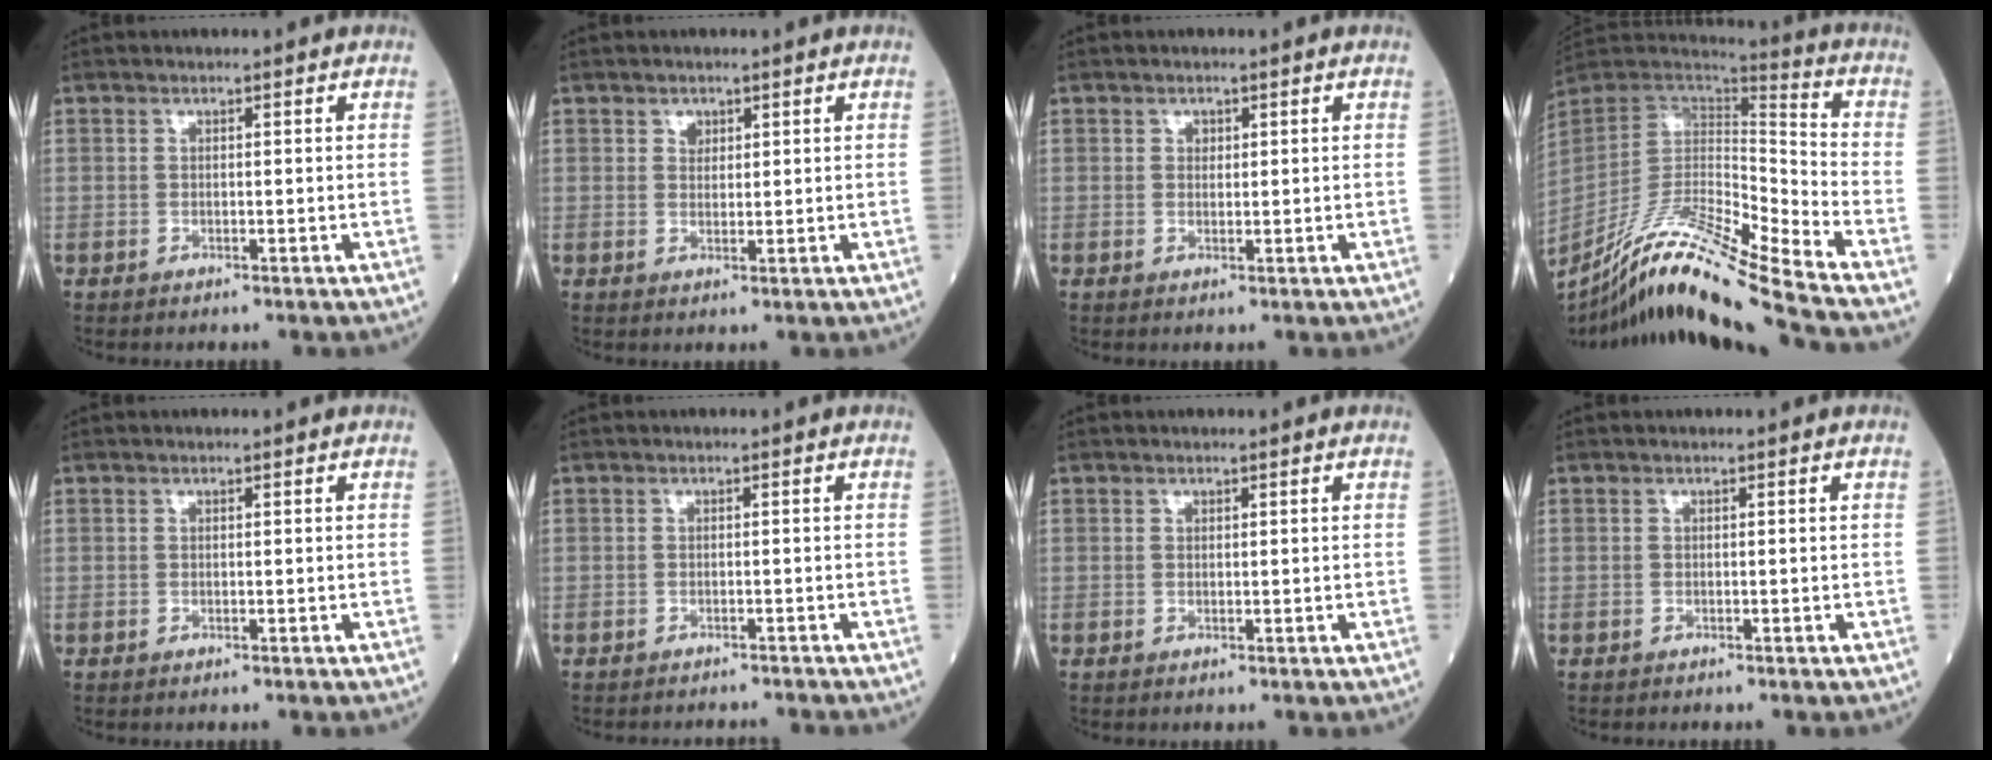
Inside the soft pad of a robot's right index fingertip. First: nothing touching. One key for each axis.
{"total": 1.4, "fx": 0.8, "fy": 1.1, "fz": 0.5, "tx": -0.002, "ty": -0.002, "tz": 0.011}
{"total": 0.9, "fx": 0.4, "fy": 0.8, "fz": 0.4, "tx": -0.001, "ty": -0.001, "tz": 0.004}
{"total": 20.4, "fx": -17.0, "fy": -1.6, "fz": 11.2, "tx": -0.221, "ty": -0.014, "tz": -0.311}
{"total": 0.0}
{"total": 4.2, "fx": -4.1, "fy": 1.0, "fz": 0.1, "tx": 0.008, "ty": -0.003, "tz": -0.054}
{"total": 0.0}
{"total": 0.0}